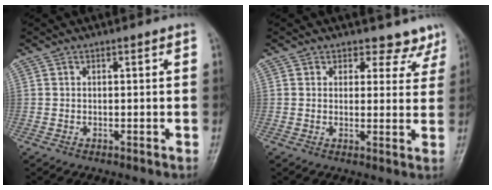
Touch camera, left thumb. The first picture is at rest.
{"total": 5.9, "force": [4.8, 3.6, 0.1], "torque": [0.041, -0.028, 0.042]}